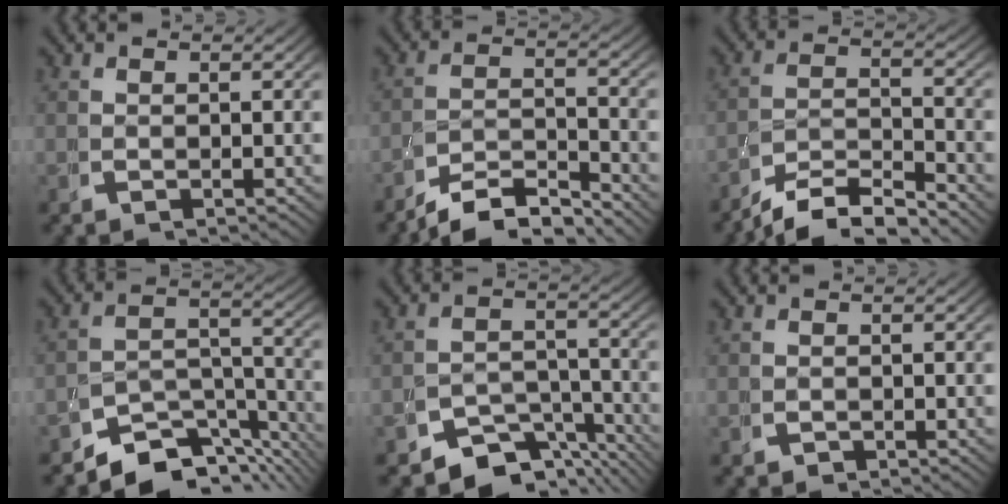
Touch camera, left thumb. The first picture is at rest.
{"total": 6.0, "force": [-4.6, 2.6, 2.7], "torque": [-0.033, -0.015, -0.080]}
{"total": 6.3, "force": [-4.4, 3.2, 3.1], "torque": [-0.048, -0.020, -0.075]}
{"total": 7.6, "force": [-5.7, 3.6, 3.6], "torque": [-0.056, -0.021, -0.088]}
{"total": 6.2, "force": [-5.0, 3.0, 2.2], "torque": [-0.020, -0.020, -0.084]}
{"total": 0.6, "force": [-0.5, 0.3, -0.2], "torque": [0.007, -0.002, -0.008]}